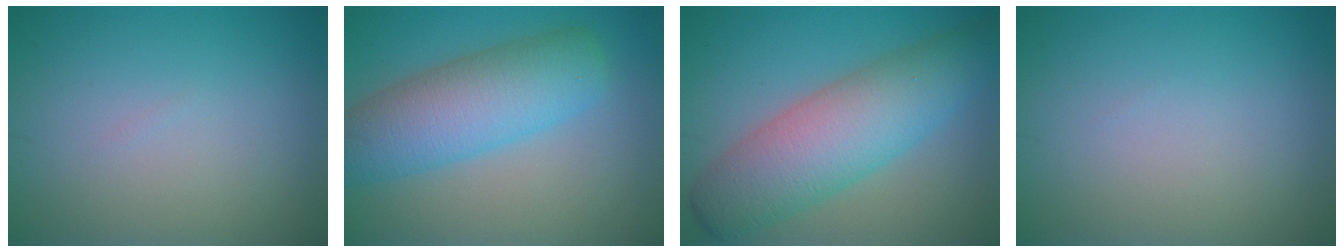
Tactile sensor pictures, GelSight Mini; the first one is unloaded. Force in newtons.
{"total": 7.5, "press": 7.5, "slide": 0.2}
{"total": 8.2, "press": 8.2, "slide": 0.1}
{"total": 0.0}